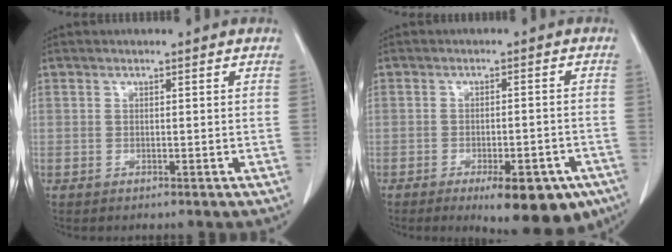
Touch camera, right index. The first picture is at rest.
{"total": 11.6, "force": [-7.4, 3.7, 8.1], "torque": [-0.077, -0.001, -0.097]}